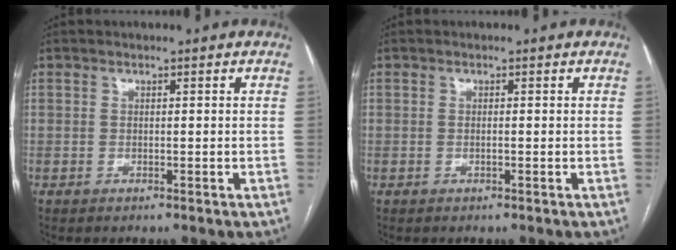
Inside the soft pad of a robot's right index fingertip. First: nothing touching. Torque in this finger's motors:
{"motor_torque": [0.00, 0.04, -0.06, 0.00]}